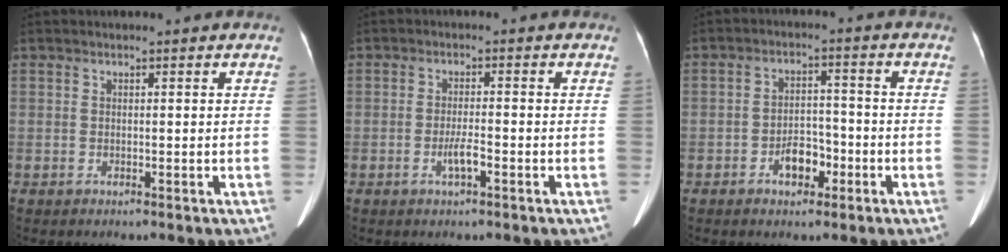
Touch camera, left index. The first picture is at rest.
{"total": 2.6, "force": [-1.3, 0.3, 2.3], "torque": [-0.045, -0.001, -0.025]}
{"total": 4.7, "force": [-2.4, 2.7, 3.0], "torque": [-0.055, 0.013, -0.039]}